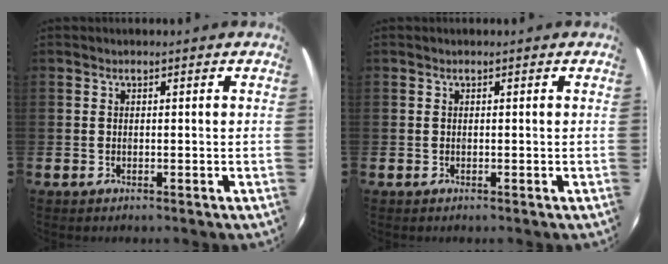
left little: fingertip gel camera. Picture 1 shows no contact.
{"total": 0.0}